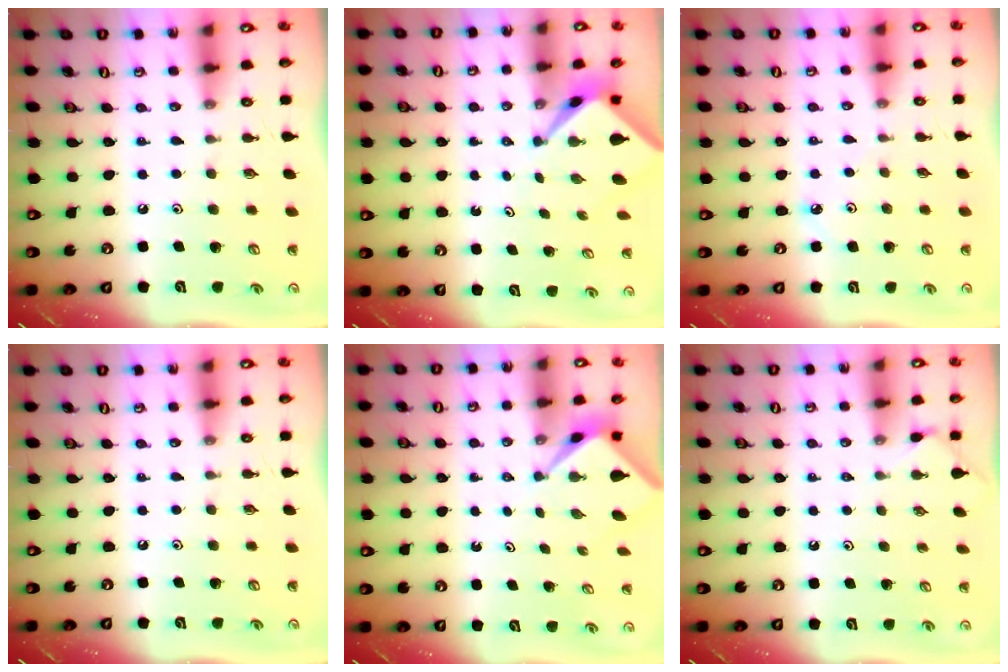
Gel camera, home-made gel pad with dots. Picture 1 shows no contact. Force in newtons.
{"total": 2.5, "press": 2.5, "slide": 0.2}
{"total": 2.9, "press": 2.9, "slide": 0.3}
{"total": 0.0}
{"total": 1.7, "press": 1.7, "slide": 0.2}
{"total": 2.4, "press": 2.4, "slide": 0.3}